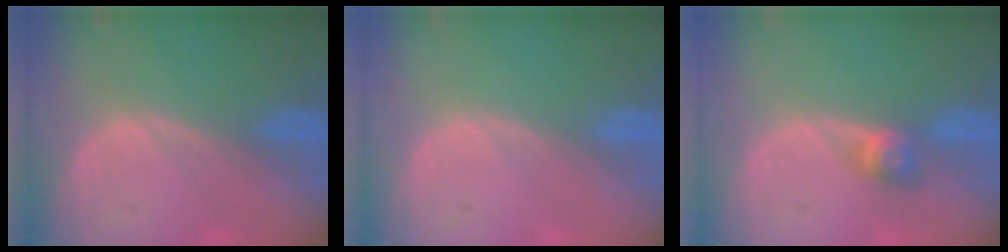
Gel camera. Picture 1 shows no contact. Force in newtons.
{"total": 0.0}
{"total": 3.0, "press": 2.6, "slide": 1.5}